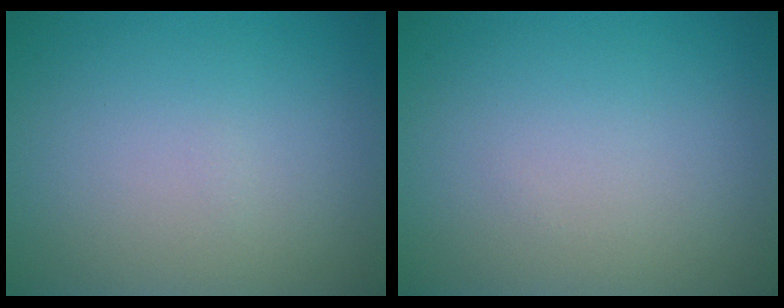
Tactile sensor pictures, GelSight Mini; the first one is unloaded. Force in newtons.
{"total": 0.0}